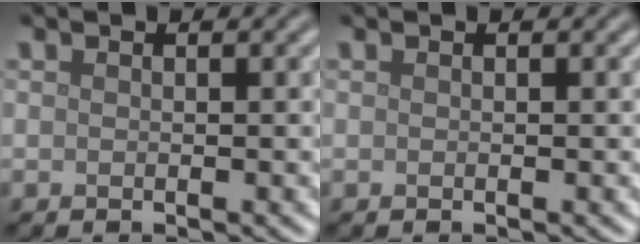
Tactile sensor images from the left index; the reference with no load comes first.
{"total": 0.0}